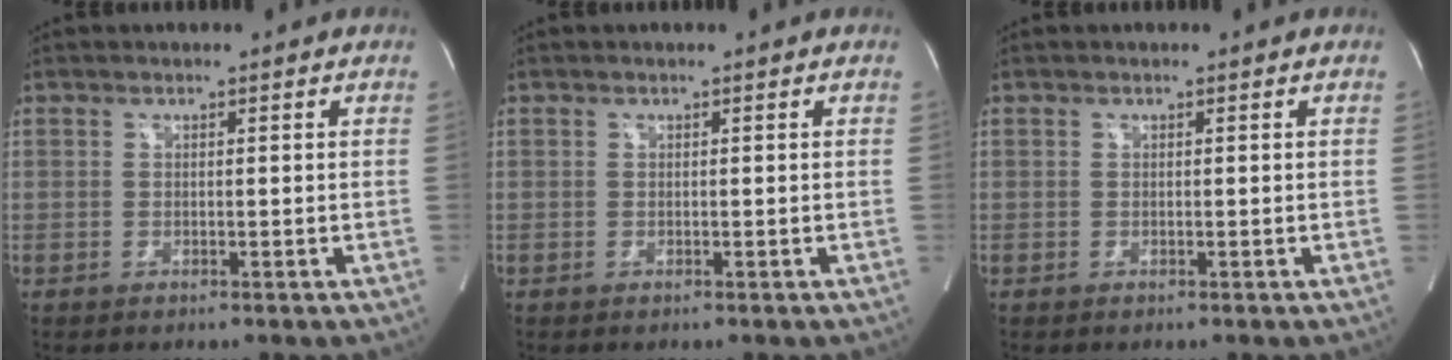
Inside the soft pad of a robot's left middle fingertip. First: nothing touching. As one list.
[{"total": 0.0}, {"total": 0.0}]